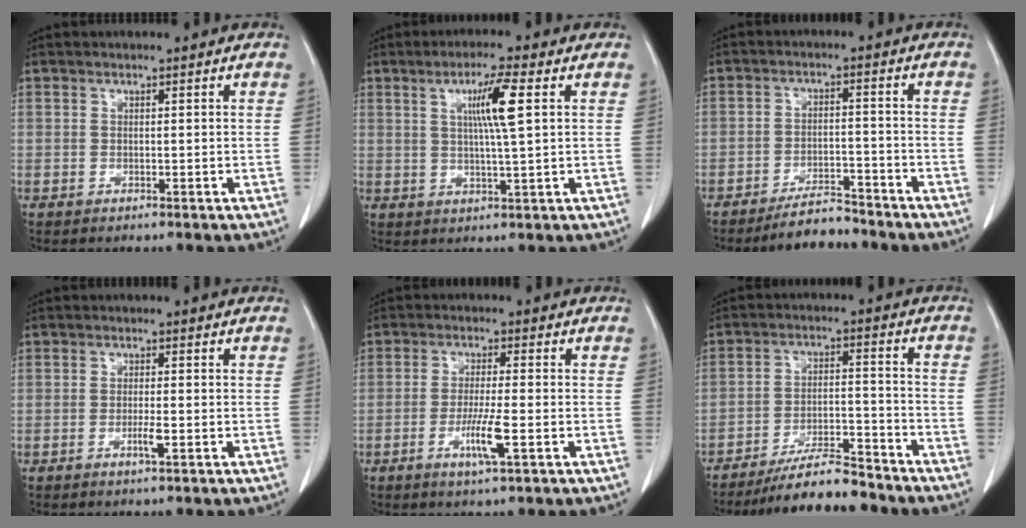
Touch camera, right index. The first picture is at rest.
{"total": 6.7, "force": [2.0, -0.5, 6.4], "torque": [-0.115, 0.000, 0.035]}
{"total": 5.8, "force": [-5.4, 1.2, 1.6], "torque": [-0.026, -0.006, -0.091]}
{"total": 2.2, "force": [-0.9, 0.1, 2.0], "torque": [-0.040, -0.002, -0.015]}
{"total": 5.1, "force": [-1.9, 0.0, 4.8], "torque": [-0.093, -0.009, -0.035]}
{"total": 10.4, "force": [-9.4, 1.3, 4.2], "torque": [-0.067, 0.001, -0.161]}